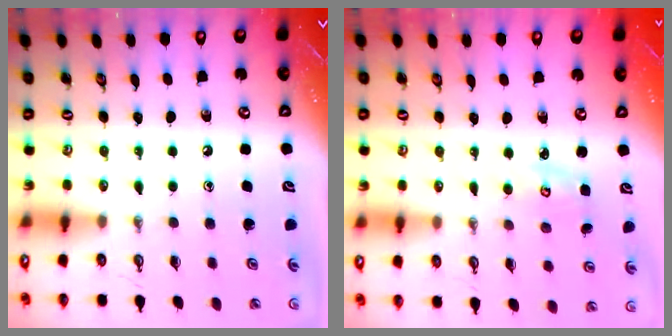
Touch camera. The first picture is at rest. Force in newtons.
{"total": 2.3, "press": 2.2, "slide": 0.3}